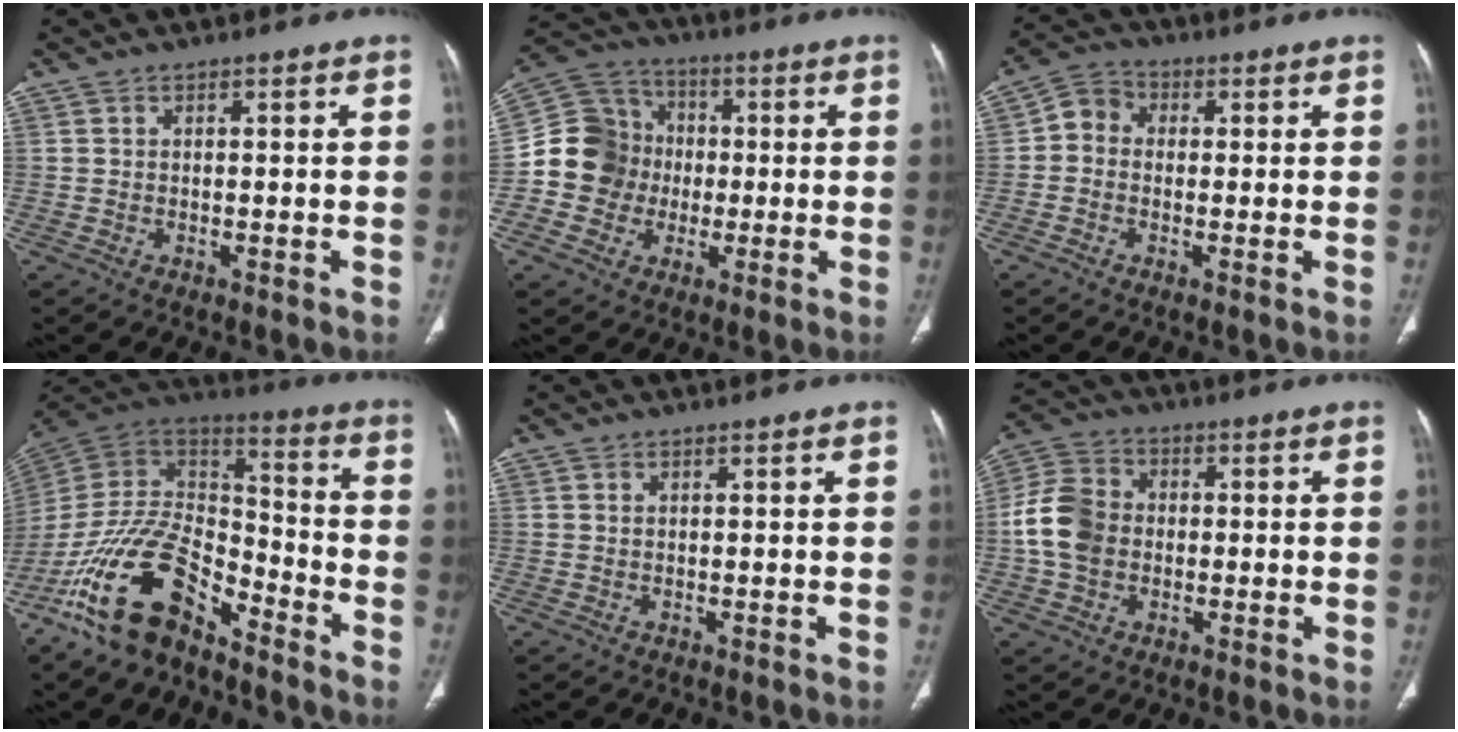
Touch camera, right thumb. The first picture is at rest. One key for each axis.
{"total": 12.4, "fx": -1.4, "fy": 11.7, "fz": 3.9, "tx": -0.044, "ty": 0.034, "tz": -0.030}
{"total": 5.0, "fx": -0.1, "fy": 4.3, "fz": 2.5, "tx": -0.029, "ty": 0.016, "tz": -0.019}
{"total": 19.1, "fx": -12.5, "fy": 8.8, "fz": 11.5, "tx": -0.192, "ty": 0.086, "tz": -0.233}
{"total": 0.0}
{"total": 9.8, "fx": -0.6, "fy": 7.8, "fz": 5.9, "tx": -0.107, "ty": 0.022, "tz": -0.018}